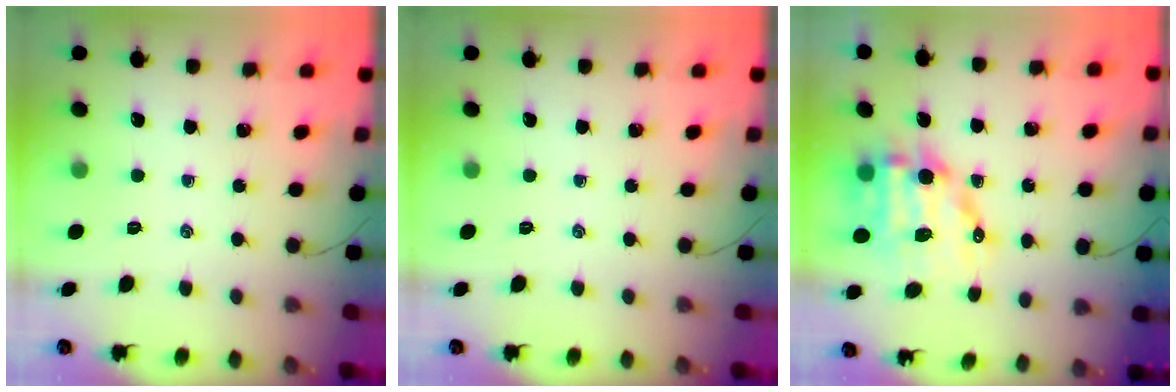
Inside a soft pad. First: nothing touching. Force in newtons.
{"total": 0.0}
{"total": 13.0, "press": 12.7, "slide": 2.9}